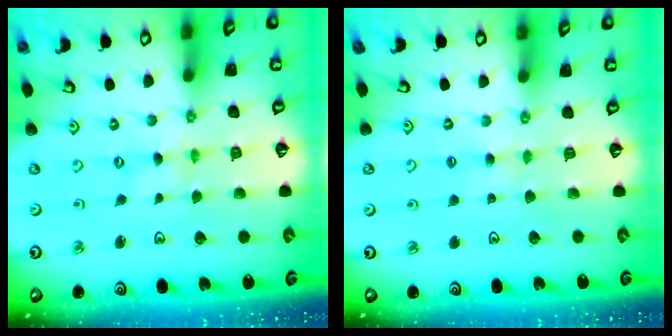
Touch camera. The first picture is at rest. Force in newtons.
{"total": 2.7, "press": 2.7, "slide": 0.3}